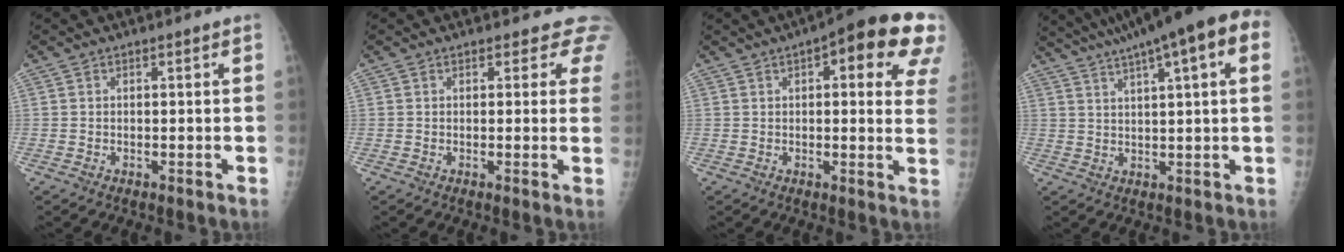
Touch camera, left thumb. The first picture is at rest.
{"total": 4.0, "force": [3.4, 2.0, 0.1], "torque": [0.035, -0.016, 0.014]}
{"total": 17.3, "force": [8.0, 5.4, 14.4], "torque": [-0.153, -0.011, 0.084]}
{"total": 17.5, "force": [9.2, 3.1, 14.5], "torque": [-0.227, 0.030, 0.129]}